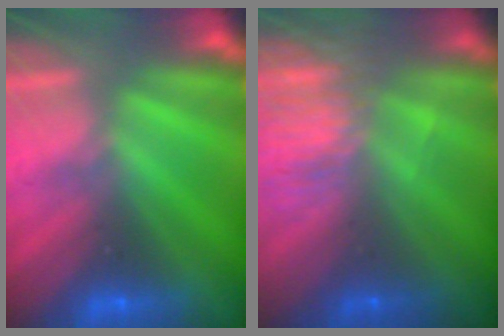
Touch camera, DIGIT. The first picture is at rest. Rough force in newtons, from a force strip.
{"total": 6.4}